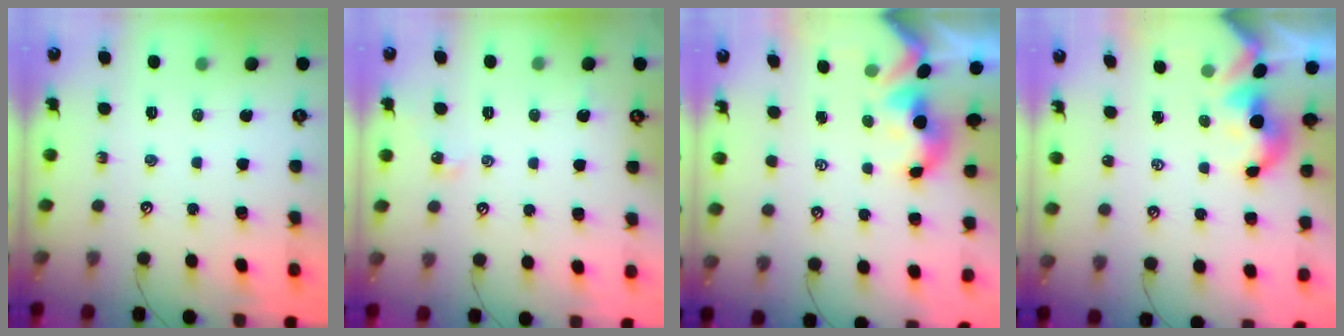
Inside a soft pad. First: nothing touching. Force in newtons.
{"total": 1.3, "press": 1.2, "slide": 0.4}
{"total": 1.8, "press": 1.6, "slide": 0.8}
{"total": 1.5, "press": 1.5, "slide": 0.1}